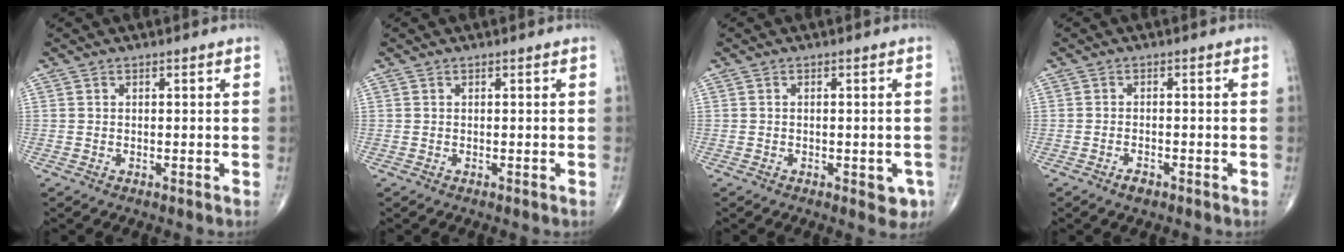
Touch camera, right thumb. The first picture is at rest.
{"total": 0.0}
{"total": 3.7, "force": [-1.5, 1.8, 2.9], "torque": [-0.015, 0.001, -0.015]}
{"total": 2.0, "force": [-1.4, 0.9, 1.2], "torque": [-0.022, 0.006, -0.025]}